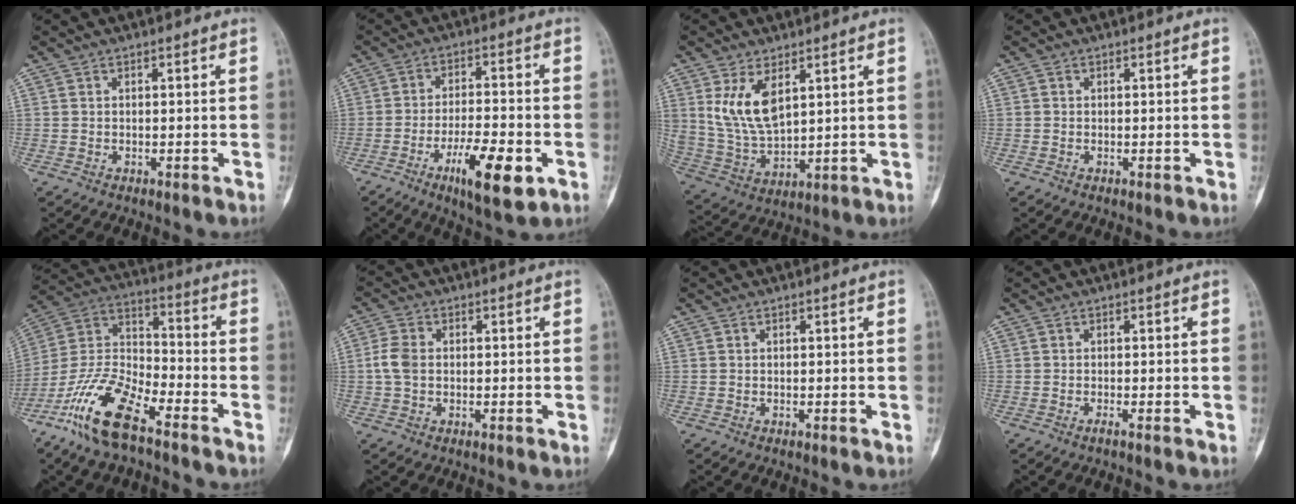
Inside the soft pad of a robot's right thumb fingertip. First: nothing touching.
{"total": 12.1, "force": [-5.1, 3.6, 10.3], "torque": [-0.173, 0.012, -0.078]}
{"total": 10.9, "force": [4.4, 5.6, 8.3], "torque": [-0.155, -0.020, 0.104]}
{"total": 0.0}
{"total": 15.5, "force": [-10.2, 5.1, 10.5], "torque": [-0.218, 0.057, -0.202]}
{"total": 4.2, "force": [0.0, 2.9, 3.0], "torque": [-0.070, 0.008, -0.007]}
{"total": 0.0}
{"total": 0.5, "force": [-0.4, -0.1, 0.4], "torque": [-0.011, -0.001, -0.008]}